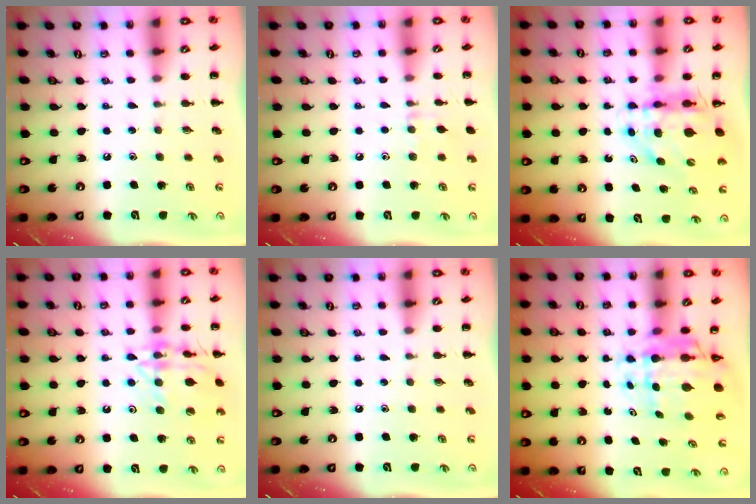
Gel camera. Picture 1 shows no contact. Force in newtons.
{"total": 6.4, "press": 6.0, "slide": 2.3}
{"total": 7.4, "press": 7.0, "slide": 2.2}
{"total": 15.0, "press": 14.9, "slide": 0.8}
{"total": 0.0}
{"total": 7.5, "press": 6.9, "slide": 2.9}